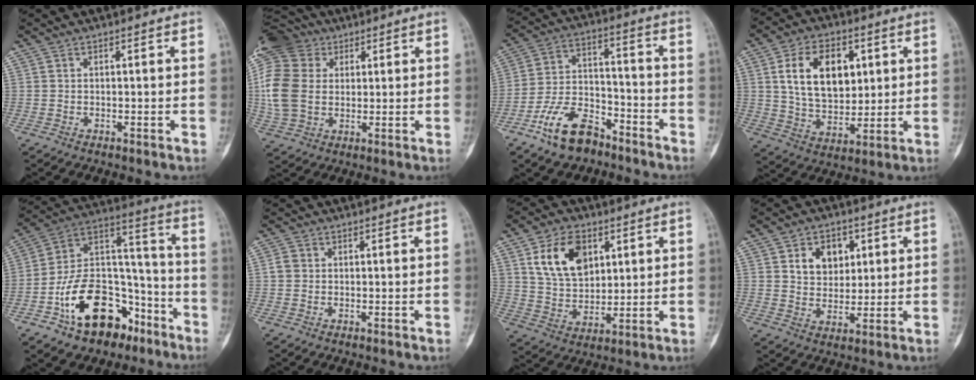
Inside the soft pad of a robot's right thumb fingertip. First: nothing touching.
{"total": 15.5, "force": [3.5, 12.2, 8.8], "torque": [-0.189, 0.007, 0.063]}
{"total": 12.7, "force": [-8.4, 6.7, 6.7], "torque": [-0.111, 0.068, -0.156]}
{"total": 15.5, "force": [4.3, 10.0, 11.0], "torque": [-0.152, -0.014, 0.083]}
{"total": 21.8, "force": [-11.4, 13.6, 12.7], "torque": [-0.171, 0.103, -0.185]}
{"total": 1.8, "force": [0.1, 1.6, 0.8], "torque": [-0.008, 0.004, 0.002]}
{"total": 12.9, "force": [5.2, 8.6, 8.1], "torque": [-0.114, -0.020, 0.104]}
{"total": 8.2, "force": [3.0, 6.3, 4.5], "torque": [-0.029, -0.011, 0.051]}